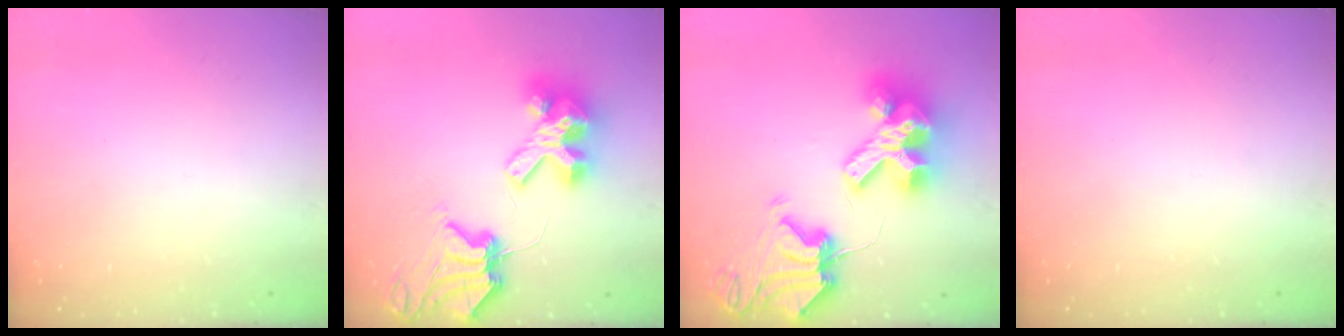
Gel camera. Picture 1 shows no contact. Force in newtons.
{"total": 12.0, "press": 11.9, "slide": 1.3}
{"total": 18.4, "press": 18.3, "slide": 2.4}
{"total": 0.0}